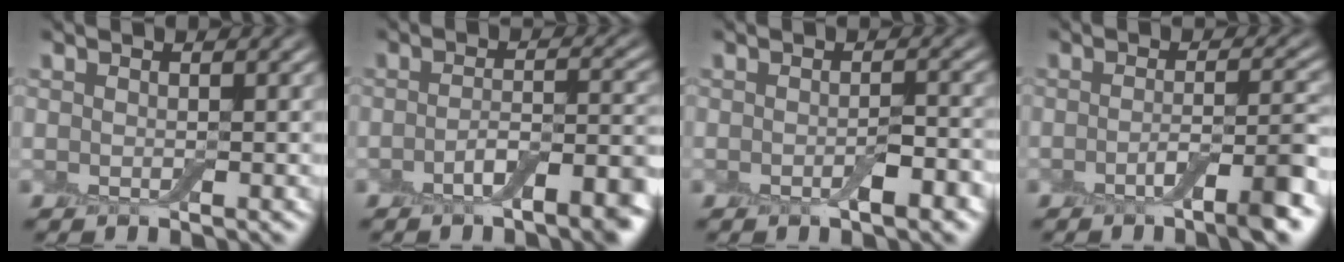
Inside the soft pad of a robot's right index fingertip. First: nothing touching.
{"total": 5.9, "force": [-3.5, 1.7, 4.4], "torque": [-0.061, 0.002, -0.052]}
{"total": 2.1, "force": [-1.1, 0.6, 1.7], "torque": [-0.026, -0.004, -0.014]}
{"total": 4.5, "force": [-2.3, 0.6, 3.8], "torque": [-0.056, 0.003, -0.039]}